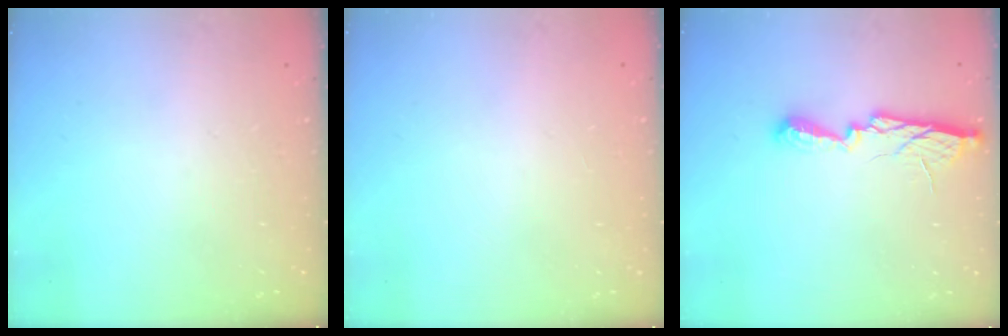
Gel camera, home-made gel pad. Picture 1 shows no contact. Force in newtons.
{"total": 1.1, "press": 0.8, "slide": 0.7}
{"total": 9.7, "press": 9.7, "slide": 0.9}